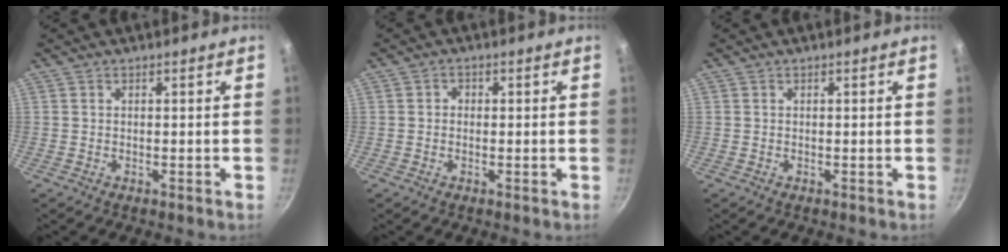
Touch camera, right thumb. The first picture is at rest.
{"total": 1.5, "force": [0.0, 1.3, 0.6], "torque": [-0.006, 0.003, -0.003]}
{"total": 0.0}